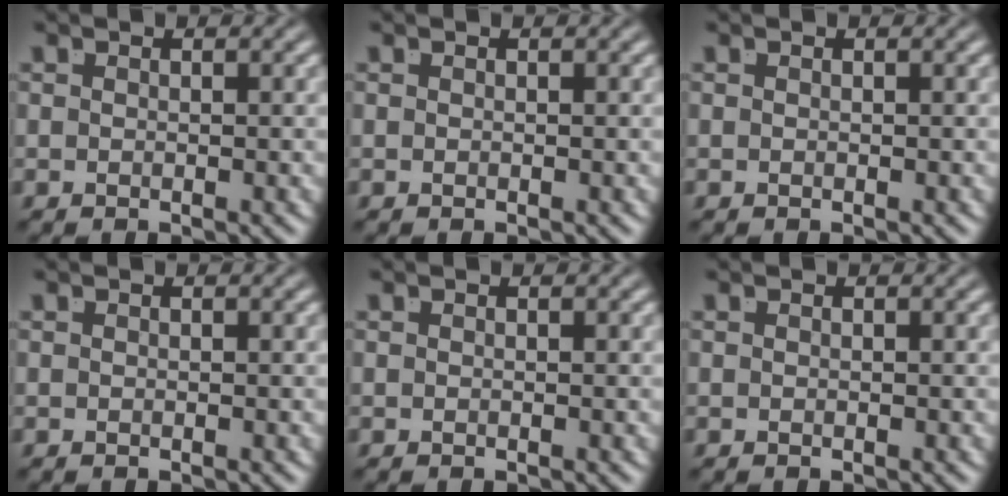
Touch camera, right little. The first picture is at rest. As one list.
[{"total": 0.0}, {"total": 0.0}, {"total": 0.0}, {"total": 0.0}, {"total": 0.0}]